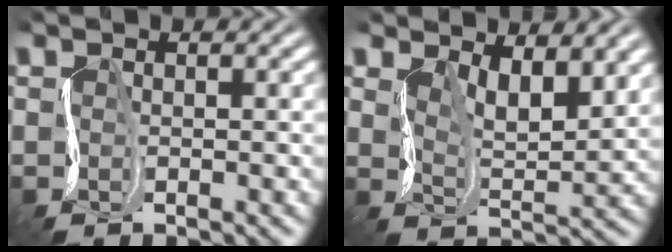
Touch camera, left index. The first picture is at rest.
{"total": 4.9, "force": [2.5, 2.1, 3.7], "torque": [-0.067, -0.013, 0.039]}